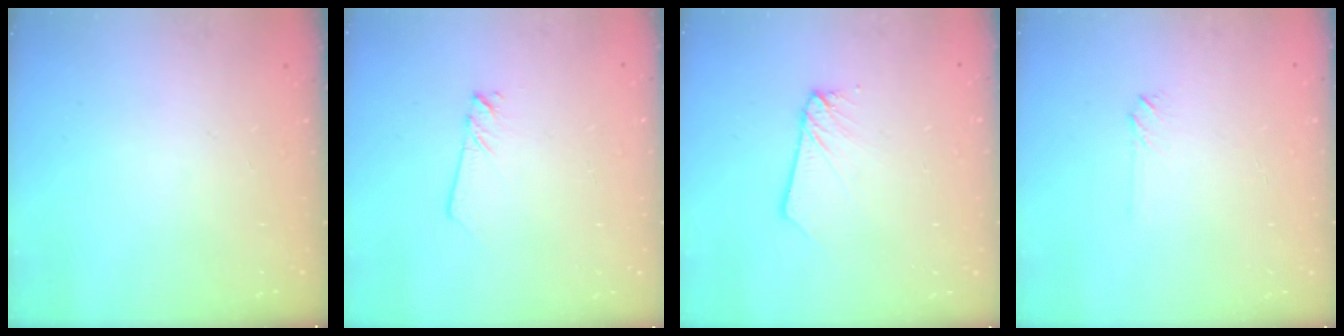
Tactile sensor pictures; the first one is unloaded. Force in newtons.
{"total": 2.0, "press": 2.0, "slide": 0.1}
{"total": 2.5, "press": 2.5, "slide": 0.1}
{"total": 2.0, "press": 2.0, "slide": 0.3}